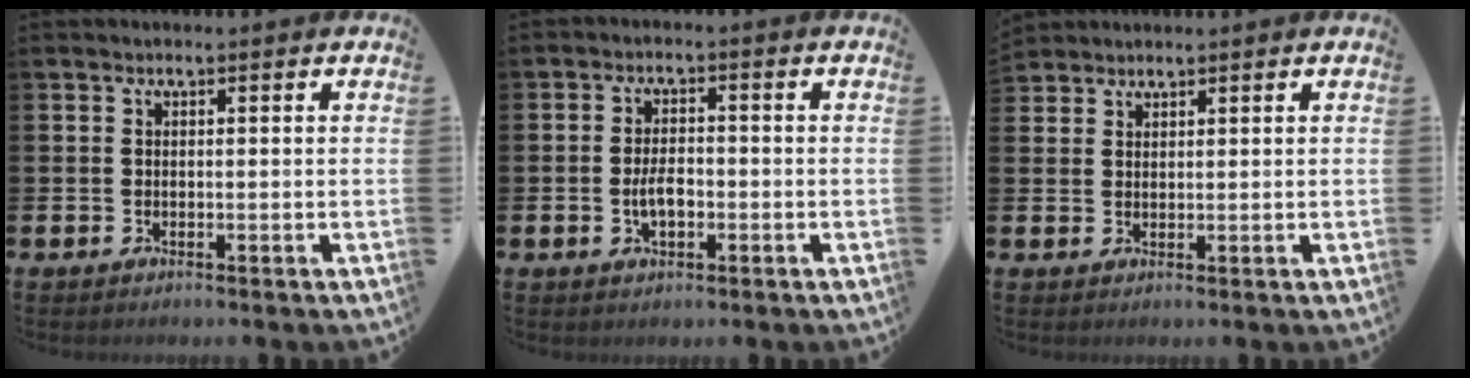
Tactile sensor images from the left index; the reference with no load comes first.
{"total": 3.6, "force": [-0.7, 1.8, 3.0], "torque": [-0.043, 0.000, -0.016]}
{"total": 2.2, "force": [2.1, 0.5, -0.3], "torque": [0.009, -0.005, 0.040]}